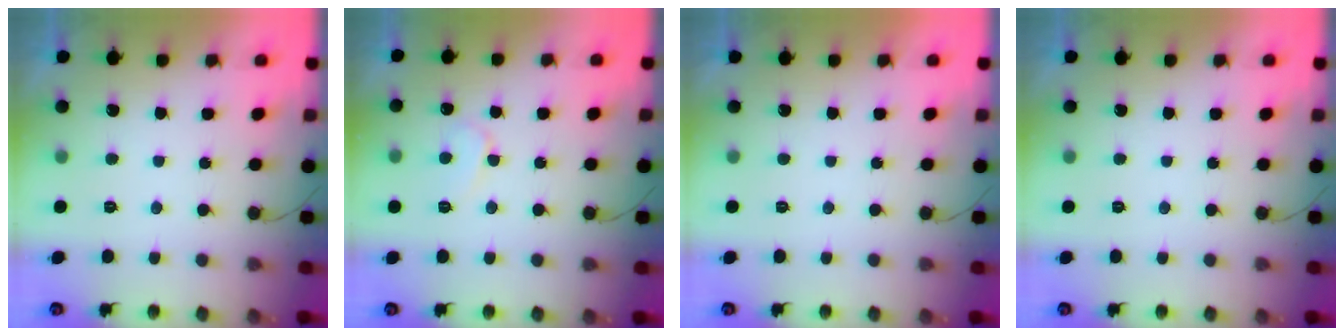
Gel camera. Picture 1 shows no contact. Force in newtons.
{"total": 6.1, "press": 6.1, "slide": 0.6}
{"total": 1.8, "press": 1.8, "slide": 0.0}
{"total": 0.0}